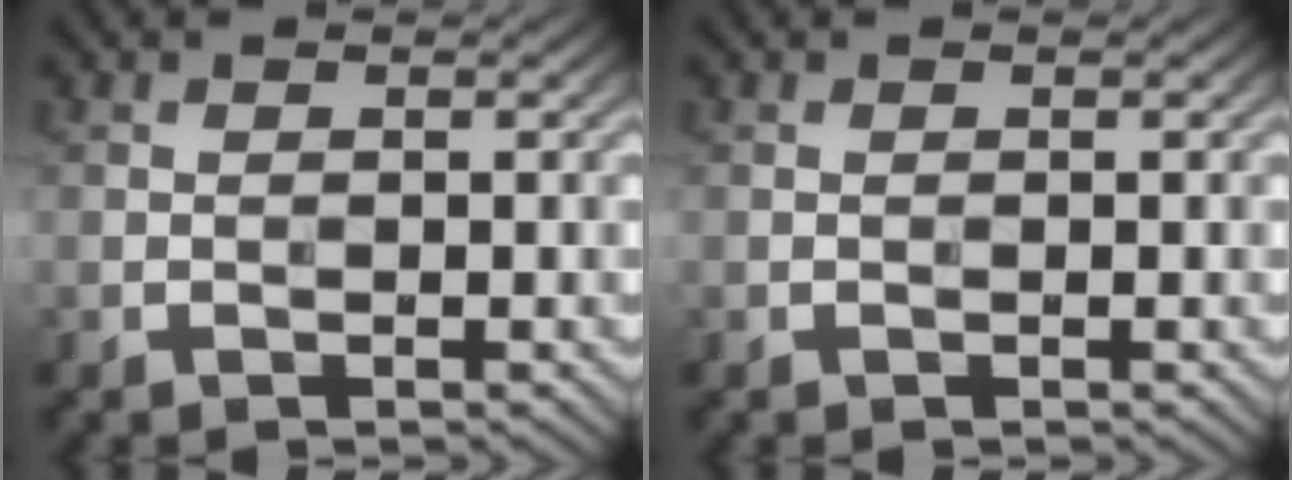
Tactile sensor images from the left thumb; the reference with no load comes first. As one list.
[{"total": 0.0}]